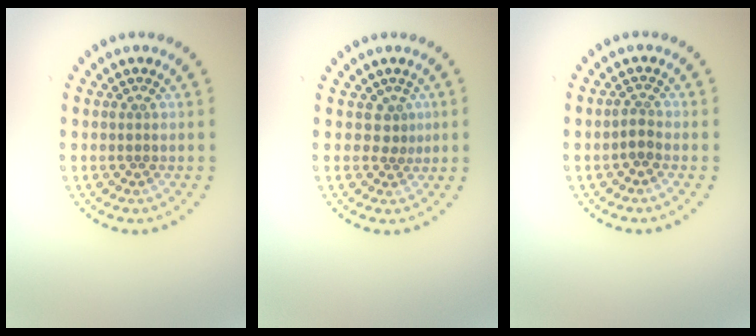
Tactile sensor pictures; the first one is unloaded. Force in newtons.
{"total": 1.4, "press": 0.9, "slide": 1.1}
{"total": 1.3, "press": 0.9, "slide": 0.9}